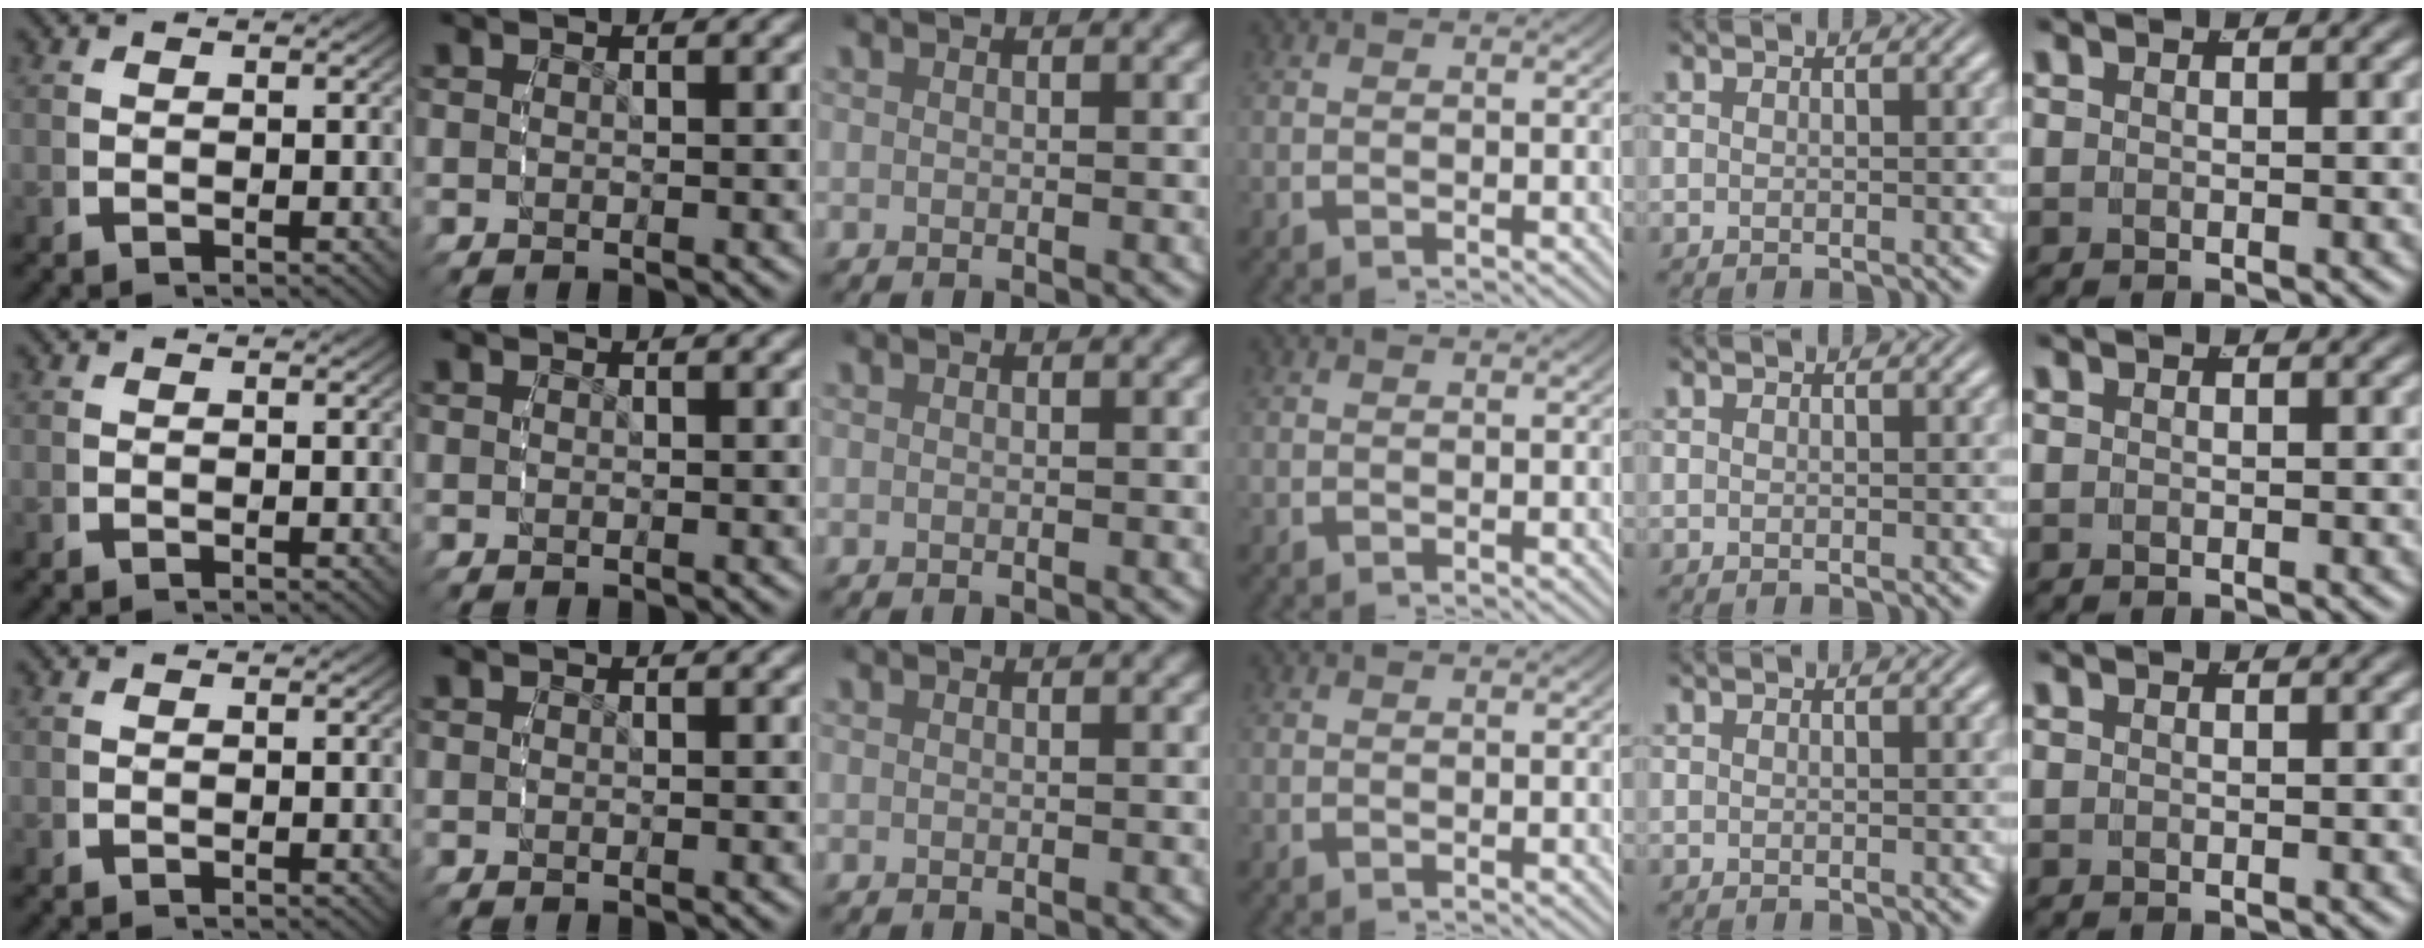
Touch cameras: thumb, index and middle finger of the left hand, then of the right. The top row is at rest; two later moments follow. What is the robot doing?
{"motion": "reach", "object": "backpack"}